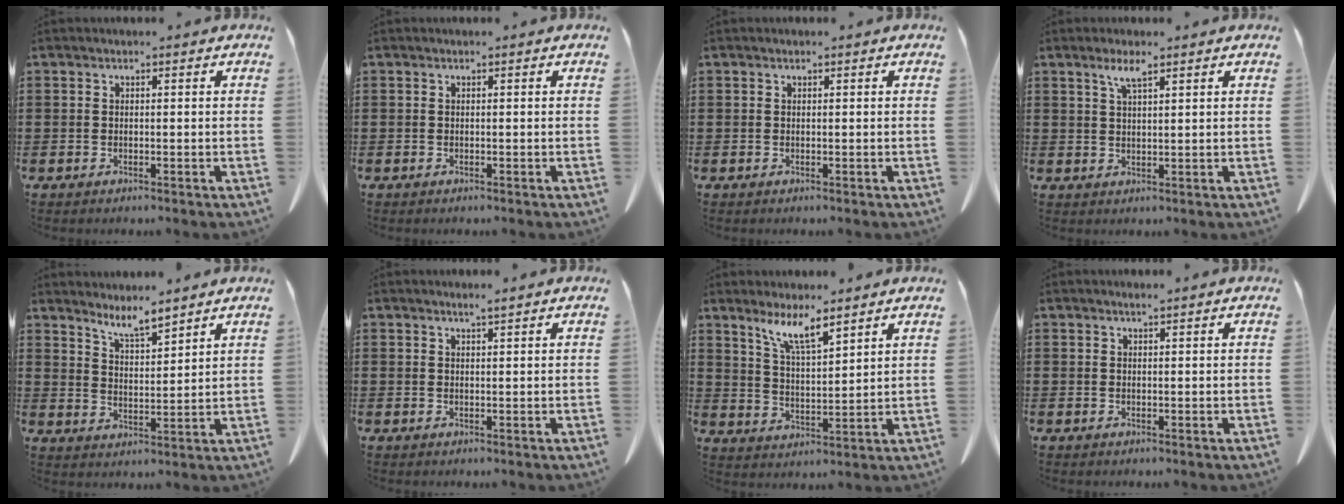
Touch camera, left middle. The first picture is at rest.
{"total": 0.0}
{"total": 0.0}
{"total": 3.2, "force": [2.2, 0.3, 2.3], "torque": [-0.050, 0.002, 0.039]}
{"total": 5.5, "force": [5.2, 0.2, 2.0], "torque": [-0.055, -0.021, 0.093]}
{"total": 1.4, "force": [1.1, 0.0, 0.8], "torque": [-0.017, 0.000, 0.021]}
{"total": 6.9, "force": [5.5, 0.7, 4.2], "torque": [-0.098, -0.016, 0.096]}
{"total": 0.8, "force": [0.6, 0.0, 0.5], "torque": [-0.010, 0.000, 0.011]}